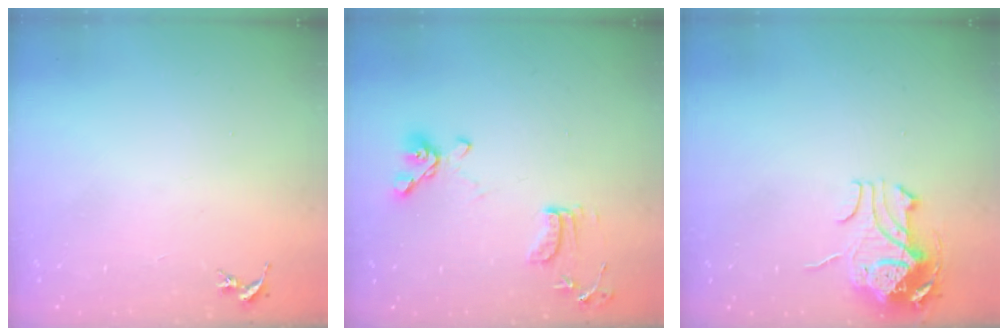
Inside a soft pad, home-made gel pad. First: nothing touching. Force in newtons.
{"total": 11.2, "press": 11.0, "slide": 2.0}
{"total": 10.6, "press": 10.6, "slide": 0.9}